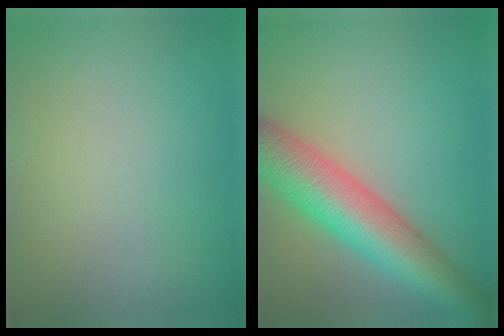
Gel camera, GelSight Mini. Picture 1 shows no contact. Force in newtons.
{"total": 9.3, "press": 9.3, "slide": 0.4}